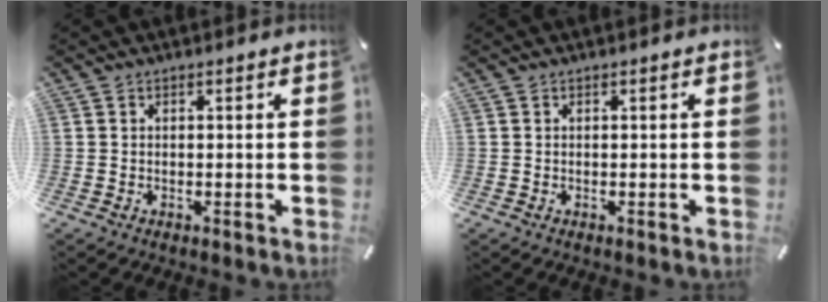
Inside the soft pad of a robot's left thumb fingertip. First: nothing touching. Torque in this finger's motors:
{"motor_torque": [-0.02, -0.02, -0.03, 0.03, 0.00]}